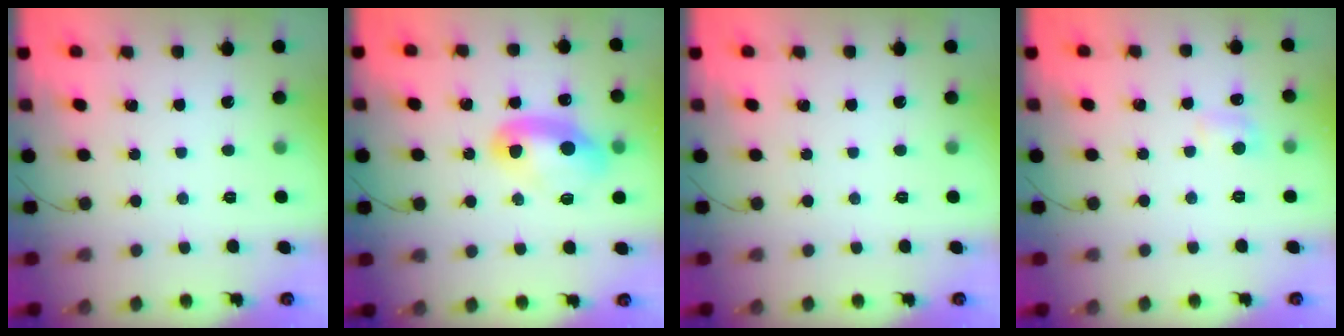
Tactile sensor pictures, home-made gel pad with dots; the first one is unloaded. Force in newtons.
{"total": 10.2, "press": 10.2, "slide": 0.8}
{"total": 0.0}
{"total": 5.7, "press": 5.4, "slide": 1.8}